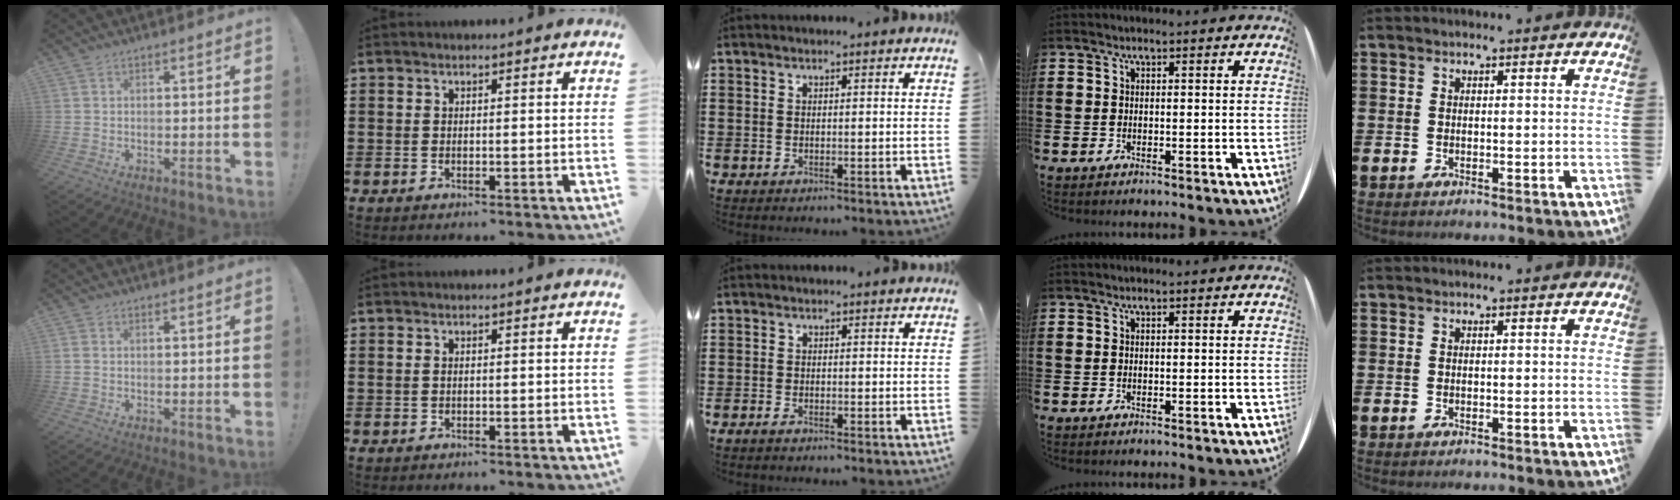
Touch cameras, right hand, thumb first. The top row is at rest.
{"thumb": {"total": 0.8, "force": [0.6, 0.4, 0.4], "torque": [-0.014, 0.003, 0.013]}, "index": {"total": 0.5, "force": [0.0, 0.3, 0.4], "torque": [-0.010, 0.001, 0.000]}, "middle": {"total": 0.7, "force": [-0.5, 0.1, 0.4], "torque": [-0.009, -0.005, -0.010]}}